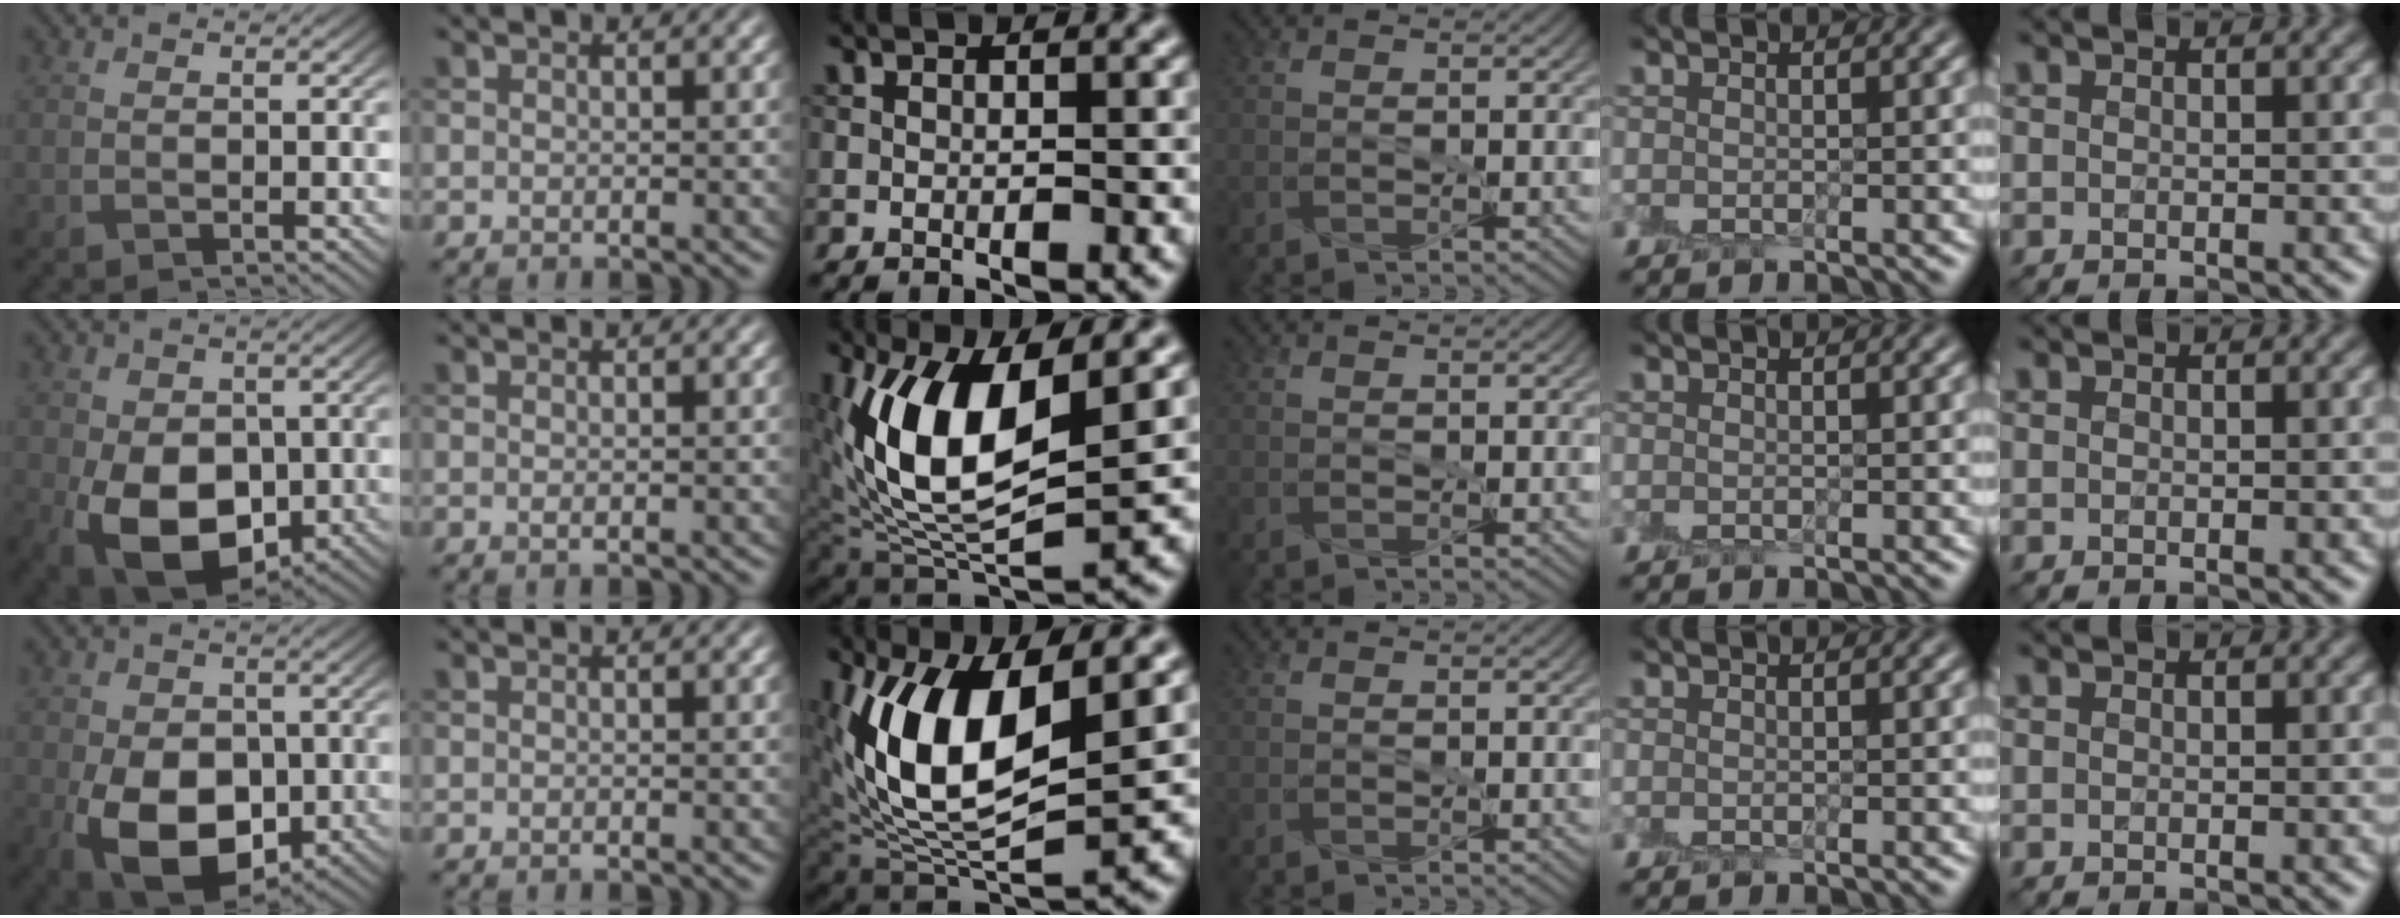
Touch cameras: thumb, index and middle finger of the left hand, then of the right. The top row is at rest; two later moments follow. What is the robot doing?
{"motion": "peel", "object": "sticky note"}